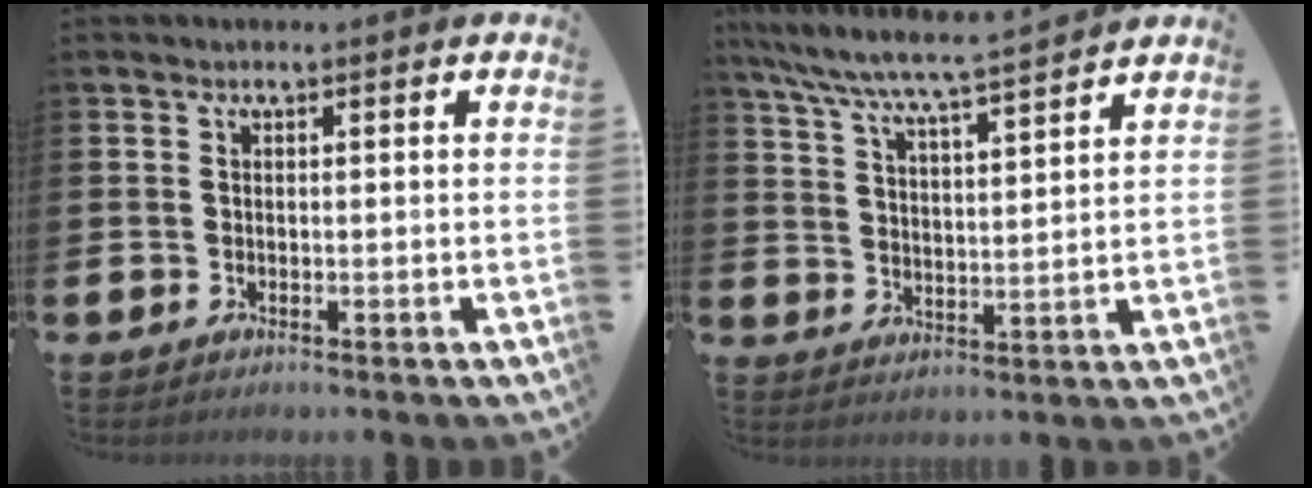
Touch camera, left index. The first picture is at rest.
{"total": 7.0, "force": [6.7, -0.1, 2.1], "torque": [-0.069, -0.045, 0.115]}